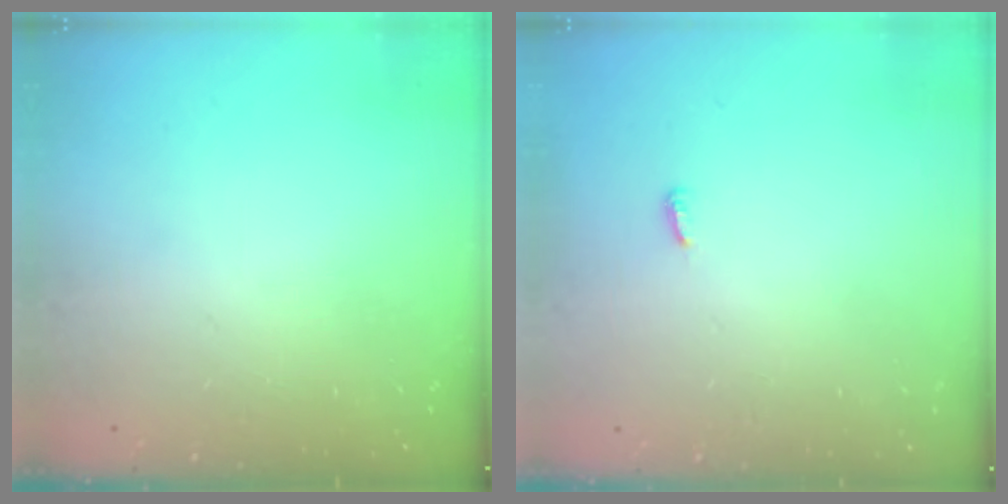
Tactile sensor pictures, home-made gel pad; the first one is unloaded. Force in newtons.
{"total": 2.9, "press": 2.9, "slide": 0.2}